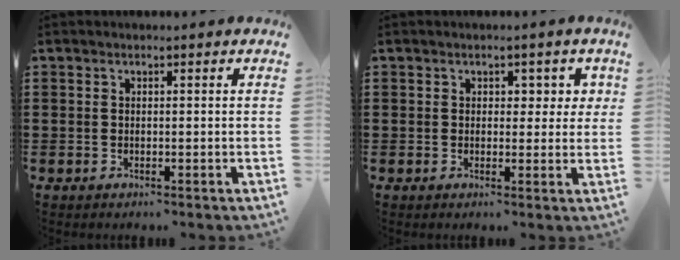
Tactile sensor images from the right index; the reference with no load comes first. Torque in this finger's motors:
{"motor_torque": [-0.09, 0.09, 0.10, 0.00]}